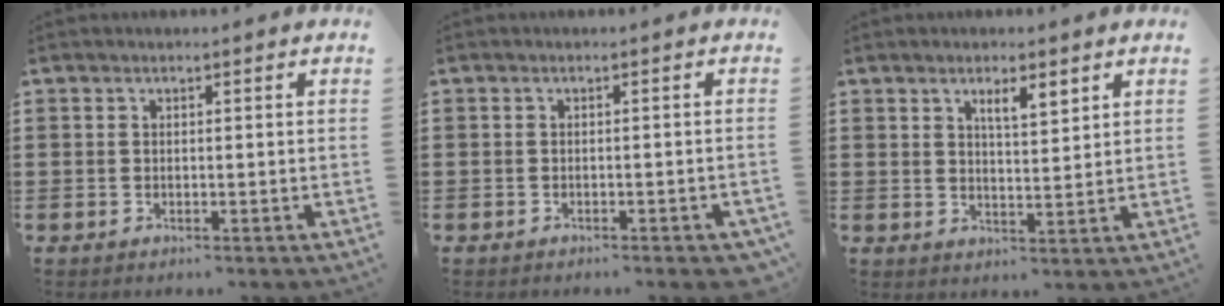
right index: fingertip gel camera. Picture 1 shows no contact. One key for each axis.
{"total": 0.9, "fx": -0.8, "fy": 0.1, "fz": 0.5, "tx": -0.011, "ty": -0.003, "tz": -0.014}
{"total": 3.7, "fx": 2.3, "fy": 0.9, "fz": 2.8, "tx": -0.043, "ty": -0.001, "tz": 0.035}